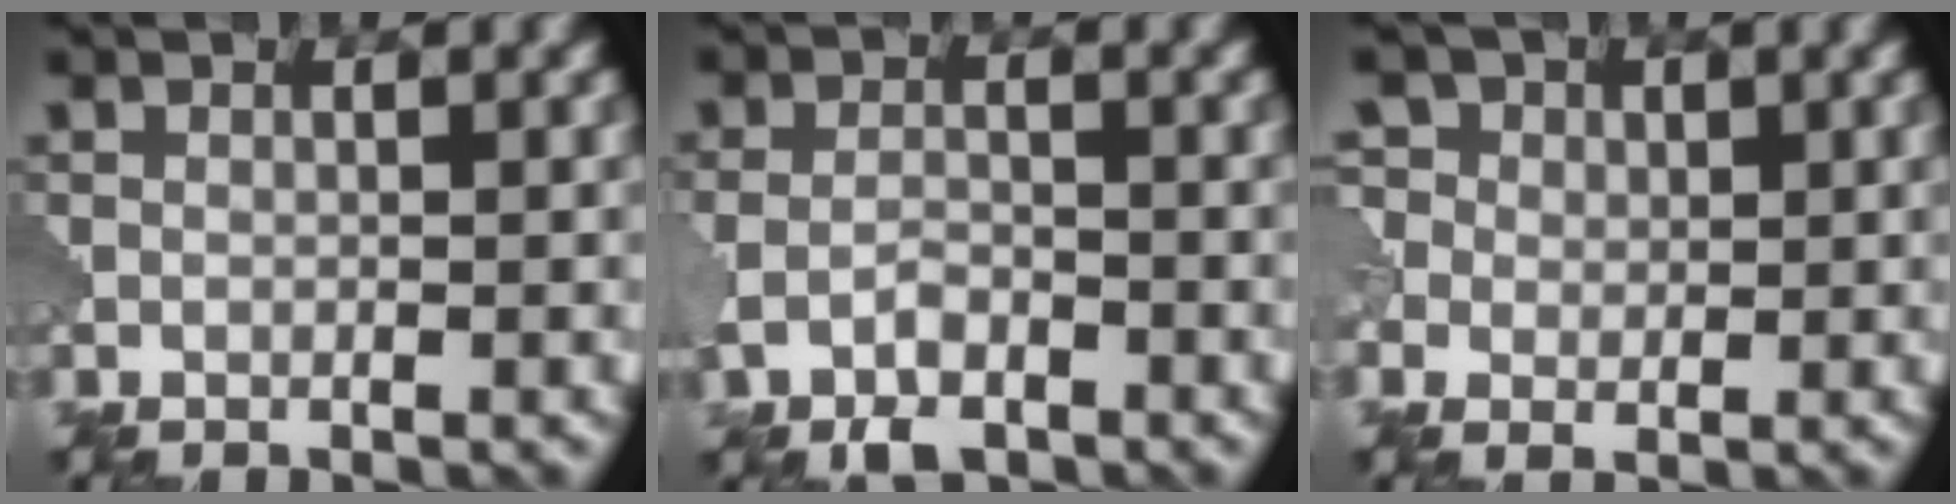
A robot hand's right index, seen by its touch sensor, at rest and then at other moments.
{"total": 3.3, "force": [-1.7, 1.7, 2.2], "torque": [-0.046, -0.006, -0.035]}
{"total": 6.4, "force": [2.3, 5.1, 3.2], "torque": [-0.068, 0.027, 0.013]}